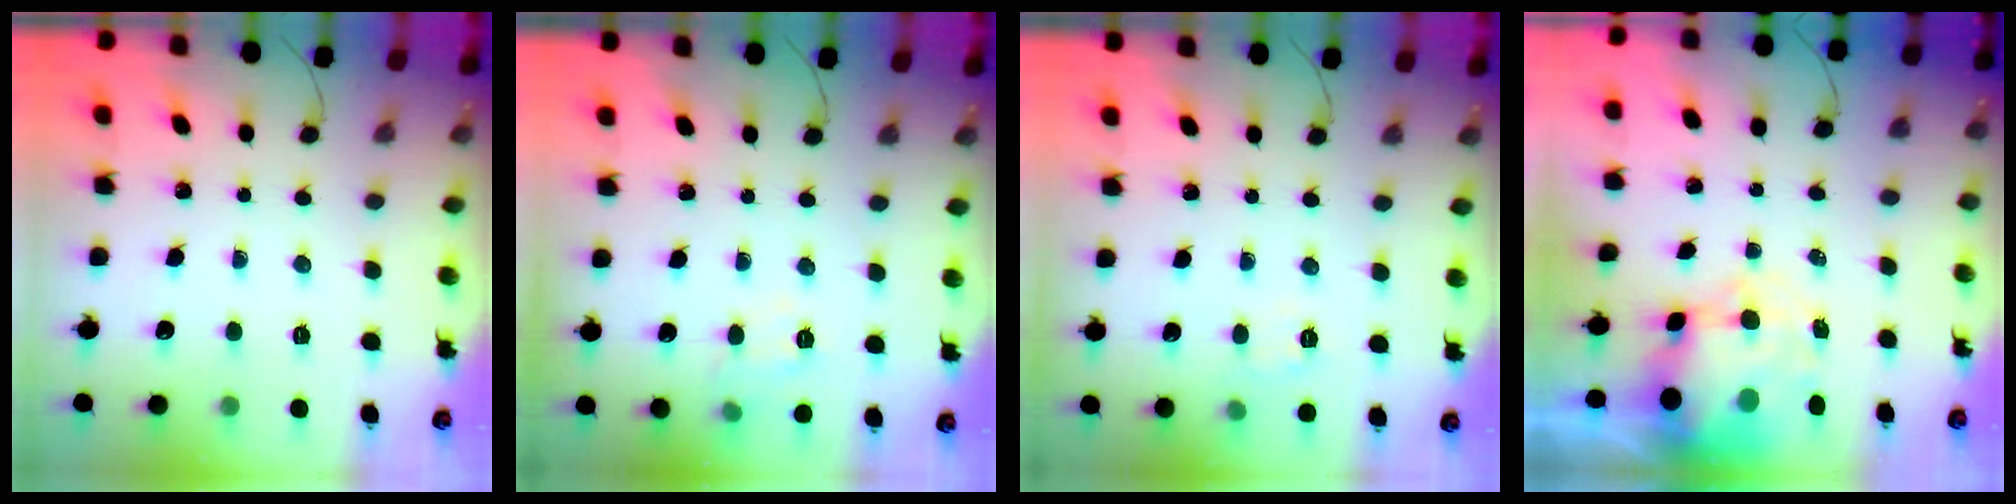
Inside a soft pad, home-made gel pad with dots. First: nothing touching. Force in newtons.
{"total": 8.1, "press": 8.1, "slide": 0.9}
{"total": 5.3, "press": 5.2, "slide": 1.1}
{"total": 8.8, "press": 8.5, "slide": 2.0}